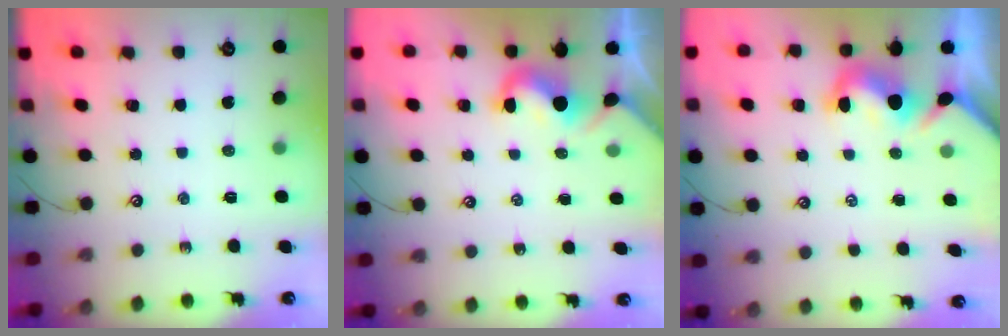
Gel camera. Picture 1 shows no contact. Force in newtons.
{"total": 1.7, "press": 1.7, "slide": 0.2}
{"total": 1.5, "press": 1.2, "slide": 0.9}